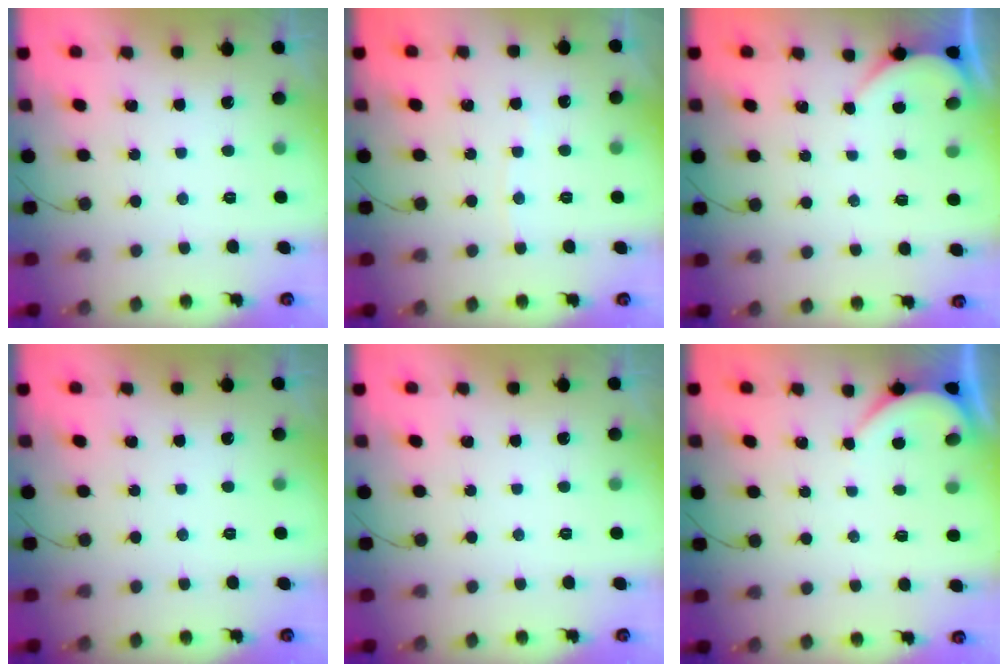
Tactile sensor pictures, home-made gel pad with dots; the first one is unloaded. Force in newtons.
{"total": 2.1, "press": 2.0, "slide": 0.3}
{"total": 1.3, "press": 1.3, "slide": 0.1}
{"total": 0.0}
{"total": 0.0}
{"total": 1.6, "press": 1.5, "slide": 0.2}